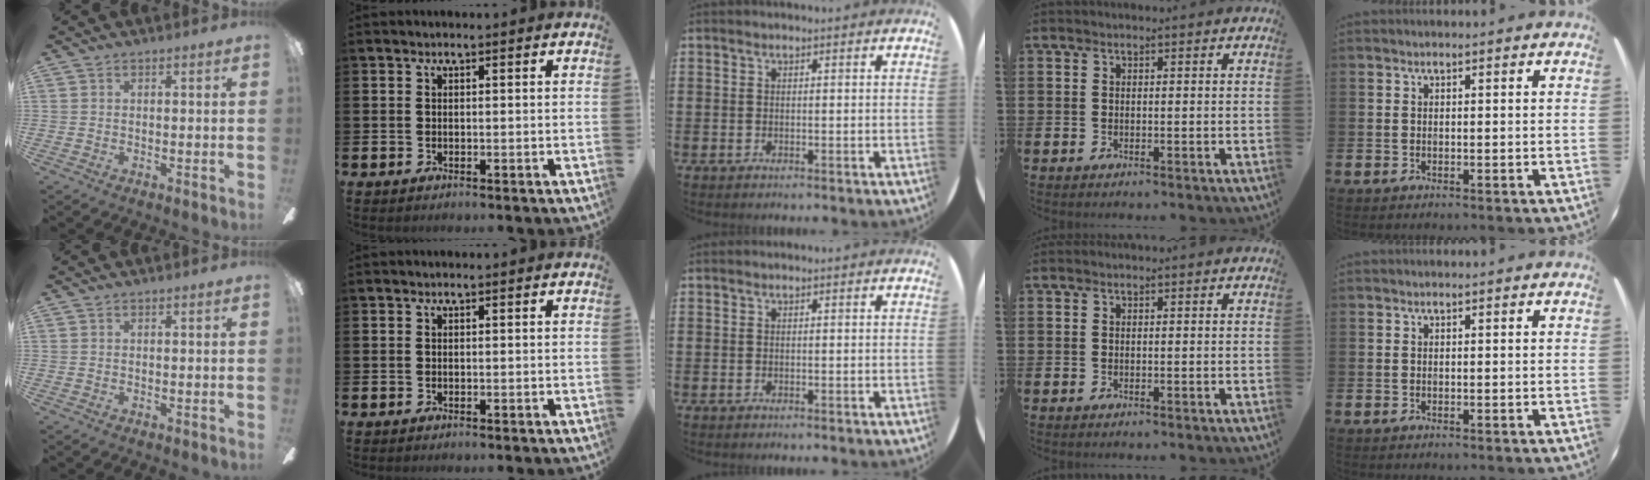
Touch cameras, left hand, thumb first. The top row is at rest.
{}